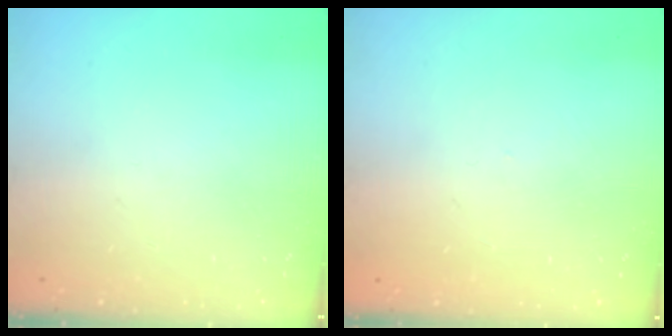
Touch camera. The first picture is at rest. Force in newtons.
{"total": 0.0}